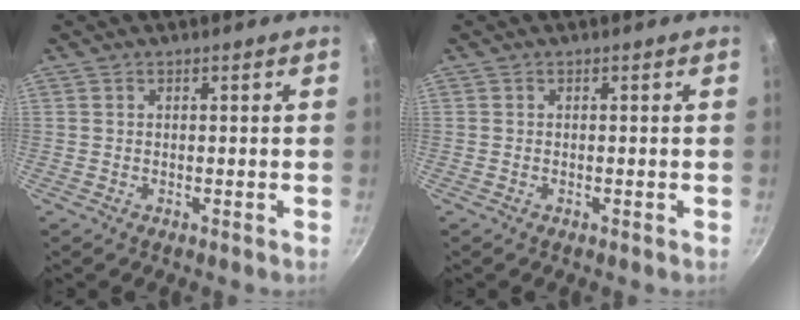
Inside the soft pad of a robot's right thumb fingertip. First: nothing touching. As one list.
[{"total": 0.0}]